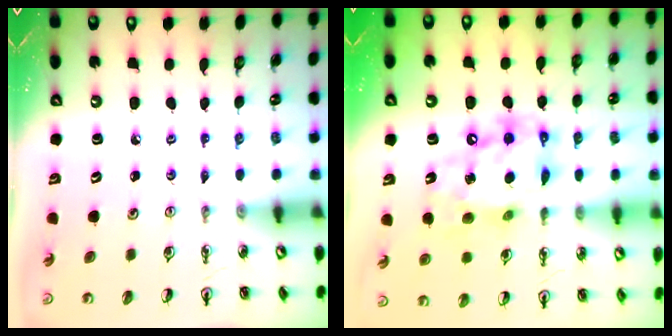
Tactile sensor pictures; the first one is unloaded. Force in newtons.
{"total": 14.0, "press": 13.9, "slide": 1.6}